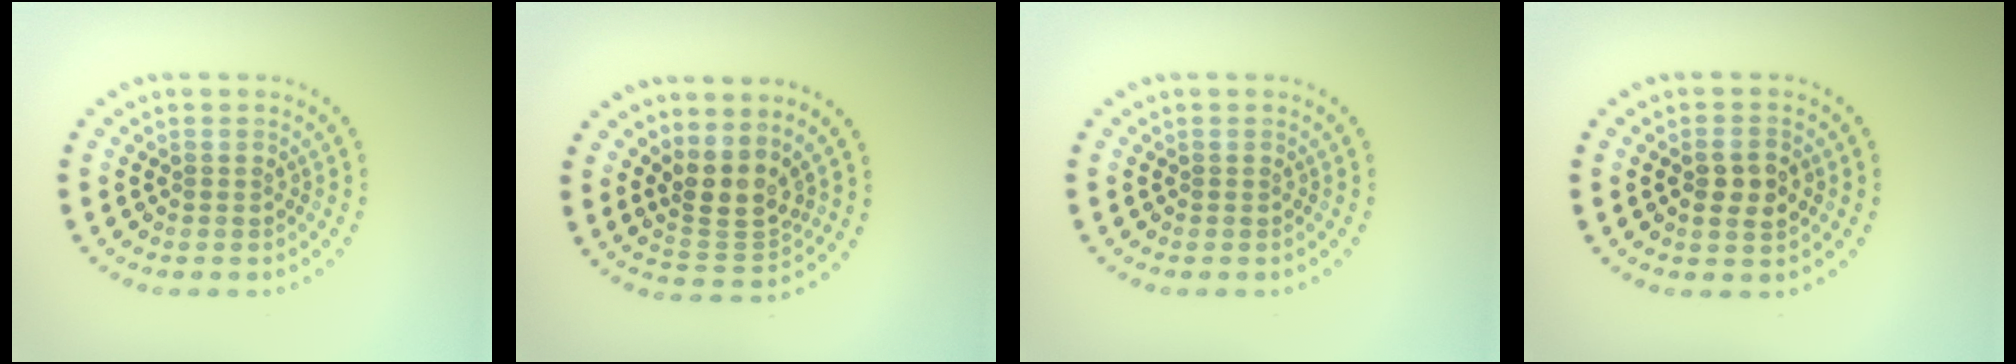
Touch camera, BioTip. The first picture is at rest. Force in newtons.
{"total": 3.4, "press": 2.6, "slide": 2.1}
{"total": 0.0}
{"total": 2.6, "press": 2.6, "slide": 0.2}